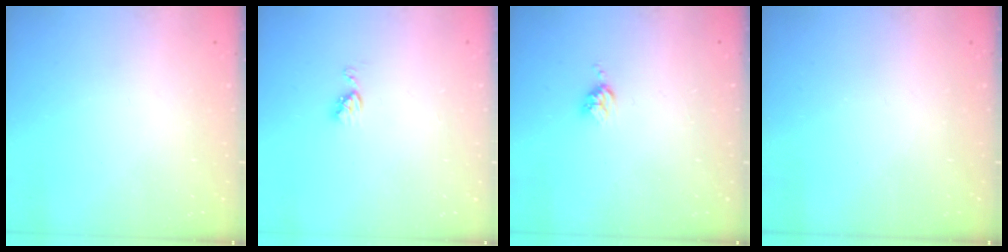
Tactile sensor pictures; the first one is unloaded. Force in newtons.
{"total": 4.4, "press": 4.4, "slide": 0.4}
{"total": 3.9, "press": 3.8, "slide": 0.5}
{"total": 0.0}